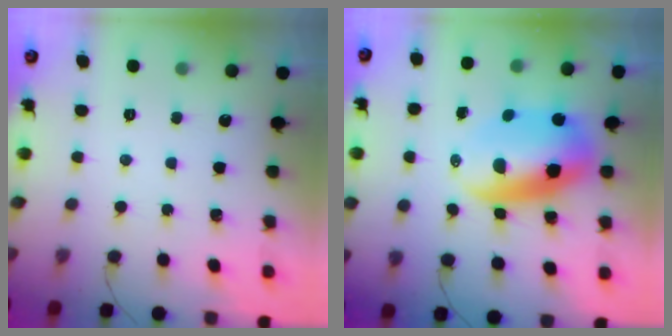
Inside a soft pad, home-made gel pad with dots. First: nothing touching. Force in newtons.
{"total": 10.9, "press": 10.6, "slide": 2.6}